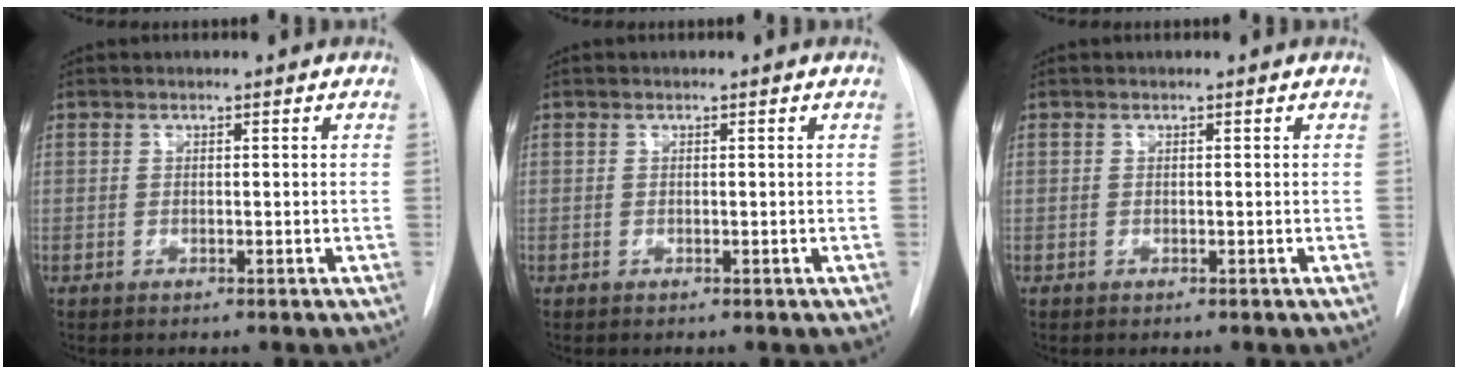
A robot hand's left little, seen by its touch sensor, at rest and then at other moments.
{"total": 0.0}
{"total": 0.0}